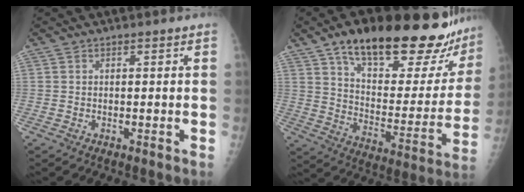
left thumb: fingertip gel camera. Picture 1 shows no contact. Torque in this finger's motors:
{"motor_torque": [1.46, 1.41, 1.59, -1.18, 0.11]}